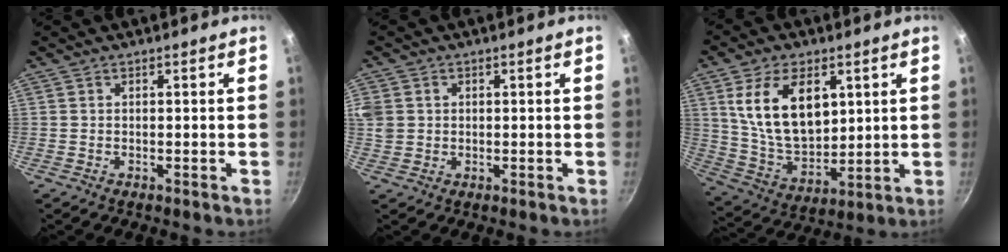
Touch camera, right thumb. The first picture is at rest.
{"total": 6.2, "force": [1.2, 5.4, 2.8], "torque": [-0.073, 0.006, 0.029]}
{"total": 16.3, "force": [5.4, 9.6, 12.0], "torque": [-0.194, -0.022, 0.116]}